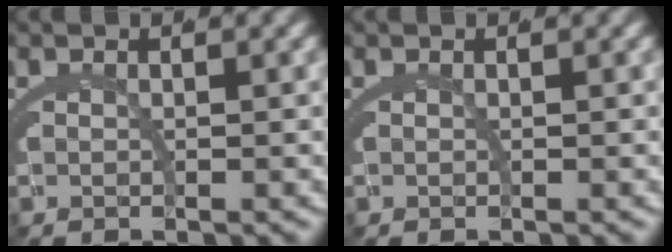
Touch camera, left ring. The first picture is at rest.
{"total": 0.0}